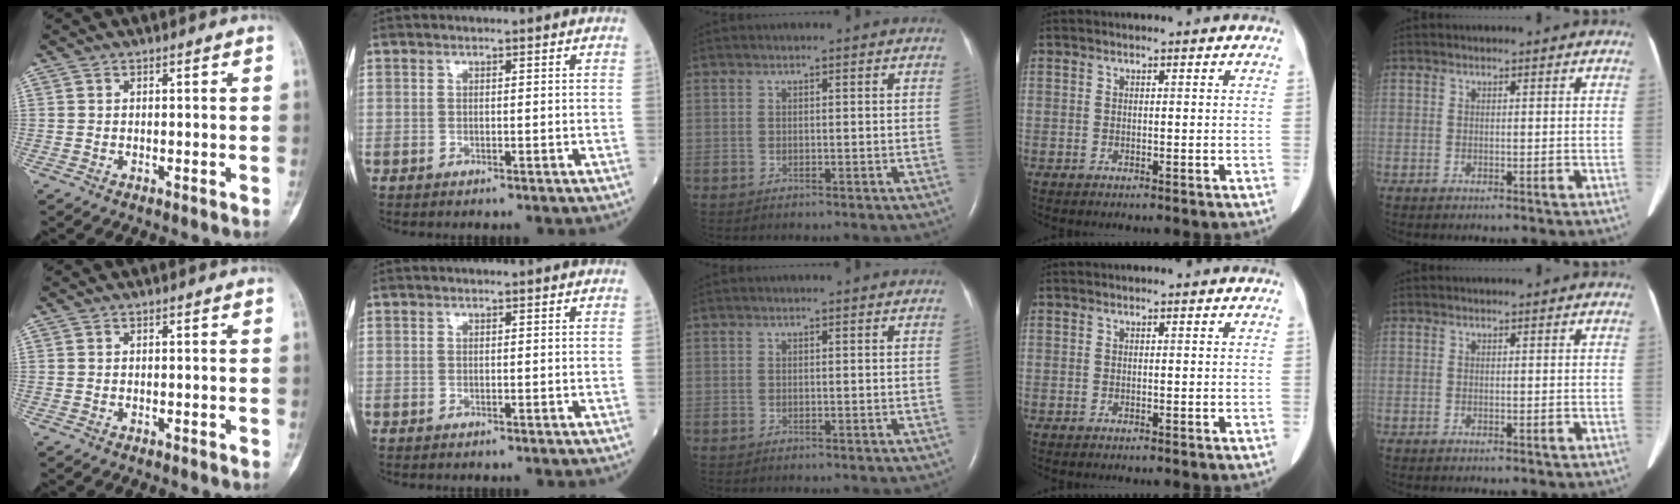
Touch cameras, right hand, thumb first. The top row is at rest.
{}